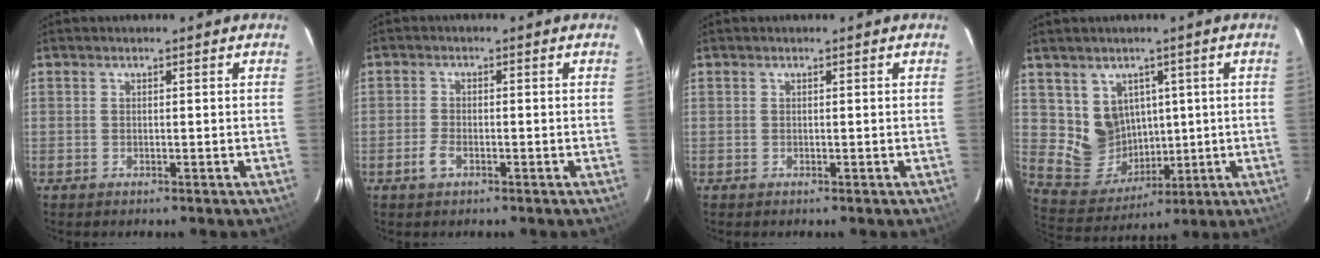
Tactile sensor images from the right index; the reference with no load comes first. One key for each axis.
{"total": 2.7, "fx": -1.4, "fy": 1.4, "fz": 1.8, "tx": -0.047, "ty": 0.001, "tz": -0.029}
{"total": 0.0}
{"total": 9.4, "fx": 2.8, "fy": 8.6, "fz": 2.5, "tx": -0.060, "ty": 0.002, "tz": 0.078}